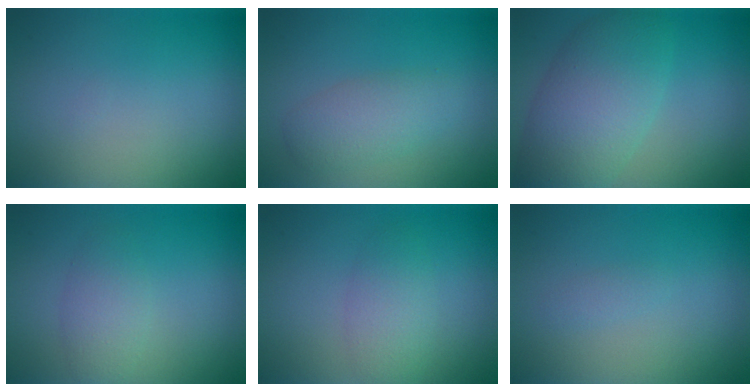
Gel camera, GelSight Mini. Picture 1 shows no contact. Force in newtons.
{"total": 3.0, "press": 3.0, "slide": 0.1}
{"total": 7.6, "press": 7.6, "slide": 0.1}
{"total": 2.4, "press": 2.4, "slide": 0.0}
{"total": 2.7, "press": 2.7, "slide": 0.1}
{"total": 0.7, "press": 0.7, "slide": 0.1}